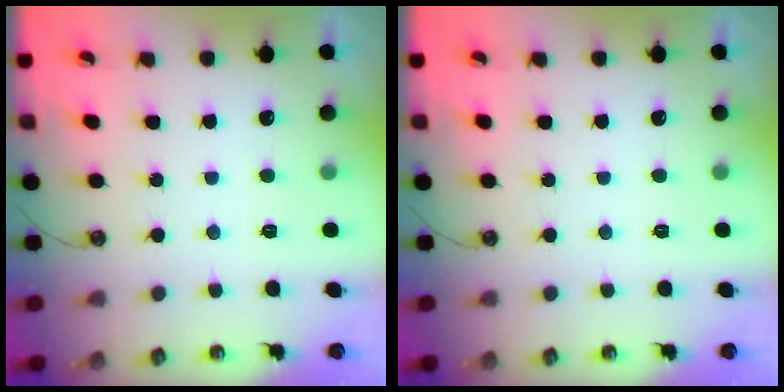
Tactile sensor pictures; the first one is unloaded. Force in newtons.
{"total": 0.0}